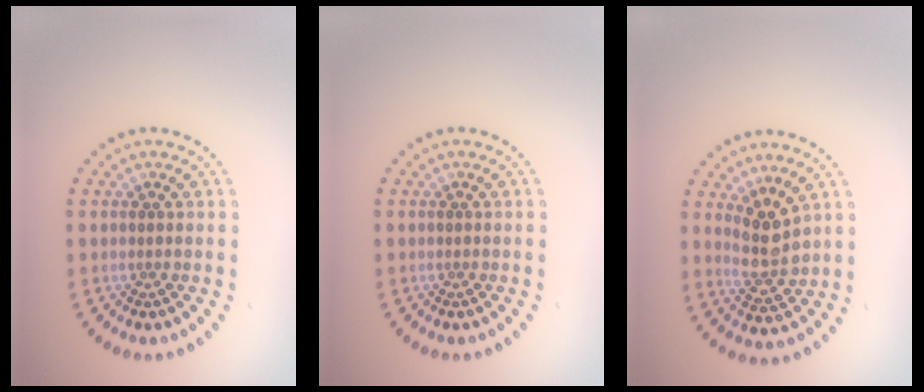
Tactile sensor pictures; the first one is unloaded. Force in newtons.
{"total": 0.0}
{"total": 3.2, "press": 2.8, "slide": 1.5}